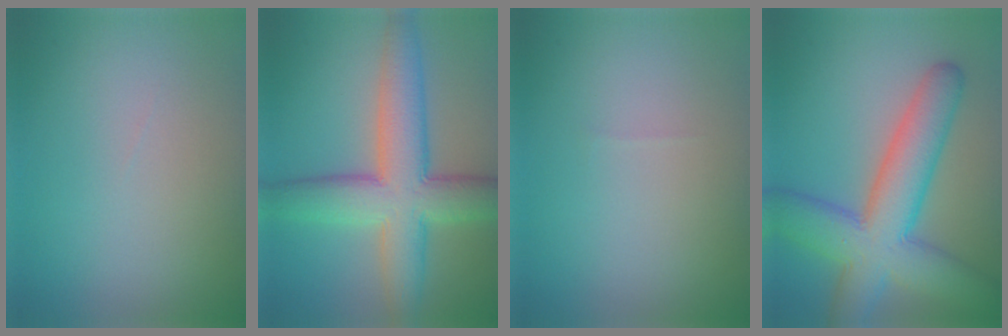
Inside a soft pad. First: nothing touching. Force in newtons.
{"total": 8.4, "press": 8.4, "slide": 0.4}
{"total": 0.0}
{"total": 9.1, "press": 9.1, "slide": 0.3}